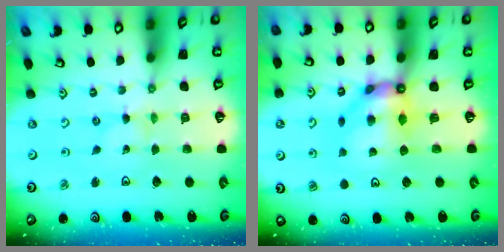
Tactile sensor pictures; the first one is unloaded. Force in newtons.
{"total": 9.6, "press": 9.5, "slide": 1.1}